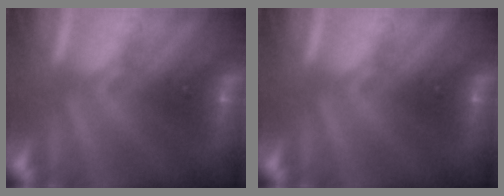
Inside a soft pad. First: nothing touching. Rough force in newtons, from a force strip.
{"total": 0.0}